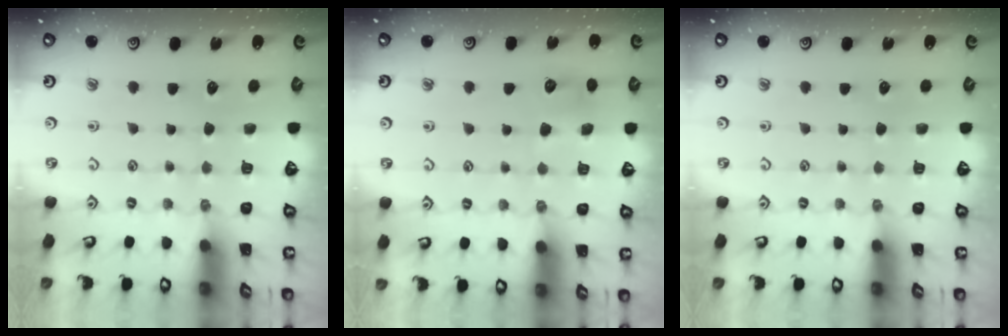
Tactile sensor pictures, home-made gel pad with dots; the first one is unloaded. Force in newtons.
{"total": 5.0, "press": 5.0, "slide": 0.8}
{"total": 0.0}